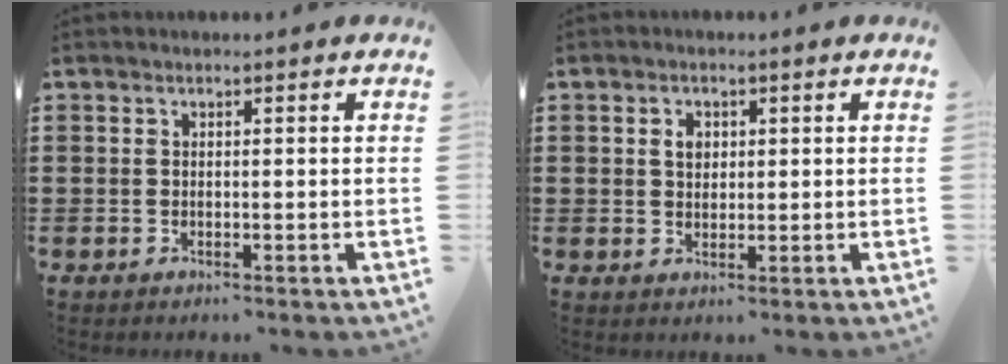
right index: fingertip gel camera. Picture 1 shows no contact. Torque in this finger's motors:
{"motor_torque": [0.14, -0.07, 0.08, 0.06]}